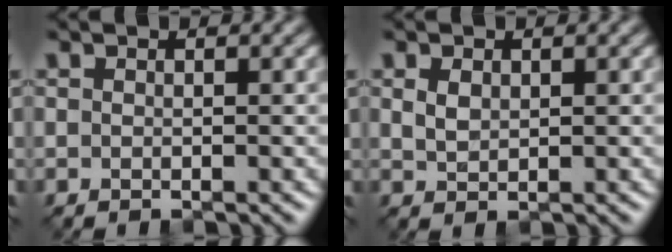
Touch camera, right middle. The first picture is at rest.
{"total": 1.3, "force": [0.7, 0.9, 0.7], "torque": [-0.017, 0.004, 0.017]}